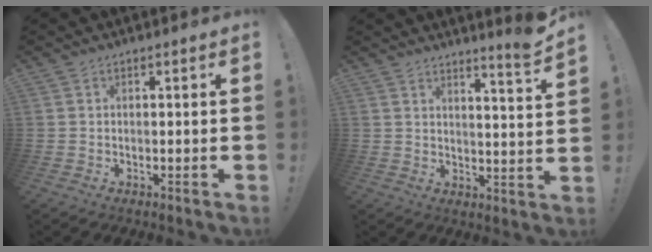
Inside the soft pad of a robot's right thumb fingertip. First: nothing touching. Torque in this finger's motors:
{"motor_torque": [-0.03, 0.03, 0.00, 0.01, 0.00]}